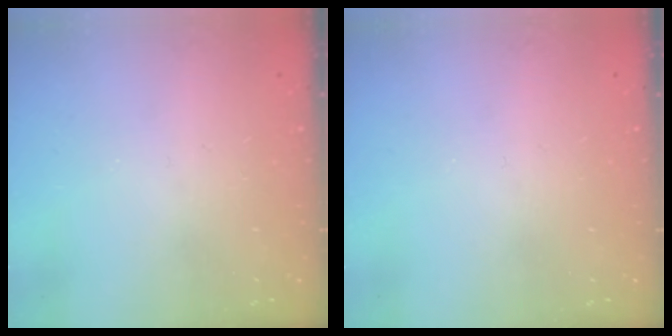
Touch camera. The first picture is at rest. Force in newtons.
{"total": 0.0}